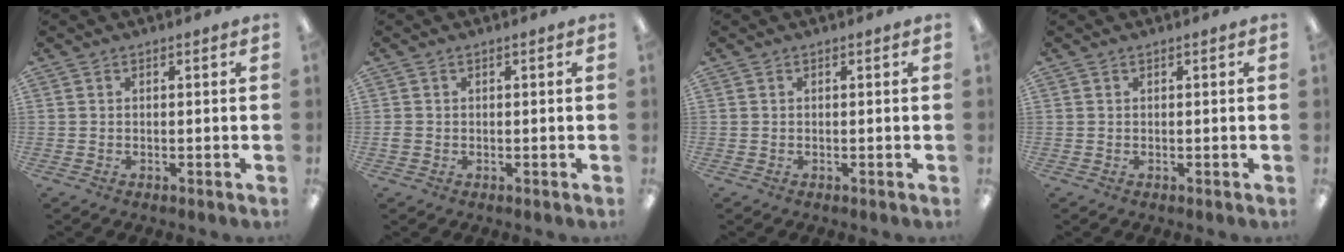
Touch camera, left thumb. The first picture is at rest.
{"total": 1.2, "force": [-0.2, 1.0, 0.7], "torque": [-0.012, 0.004, -0.004]}
{"total": 0.0}
{"total": 0.0}